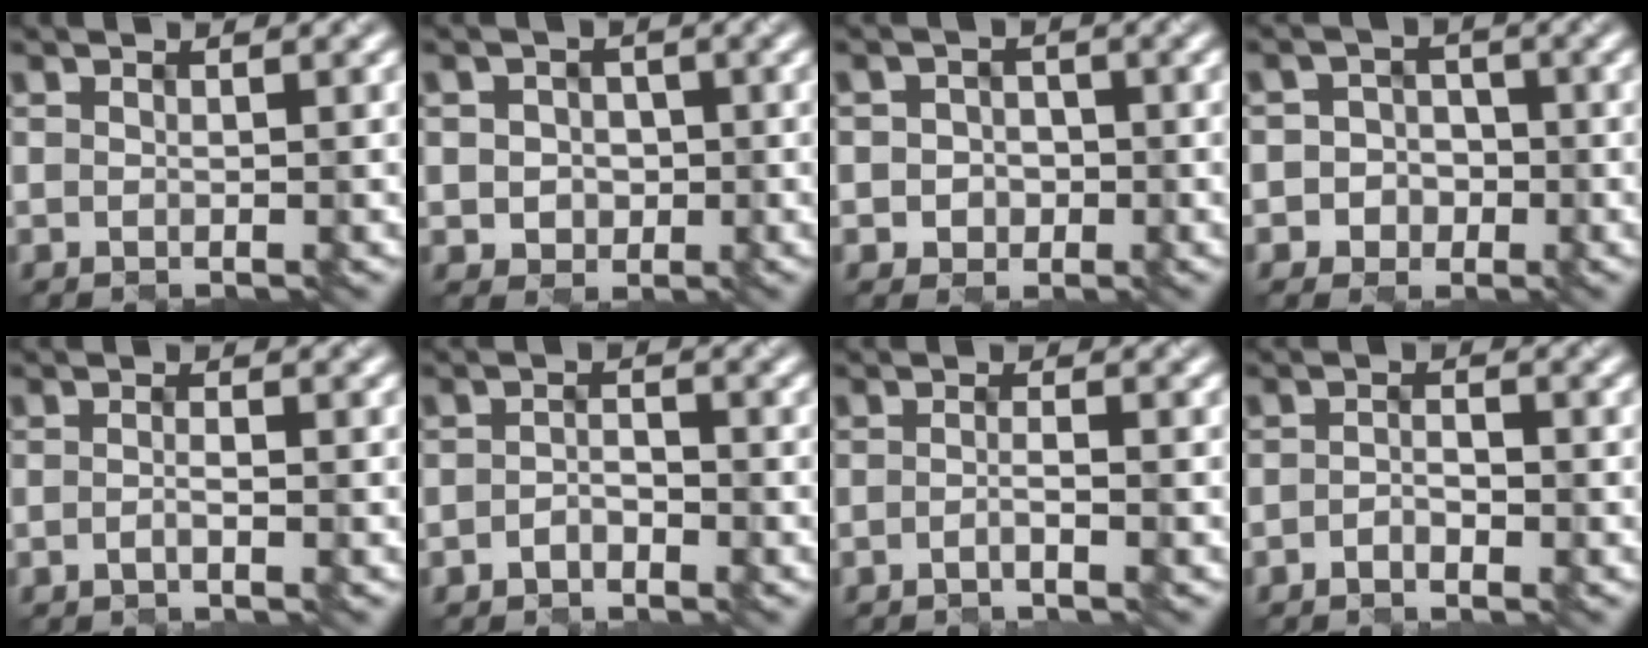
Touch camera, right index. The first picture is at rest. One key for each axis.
{"total": 2.7, "fx": -0.4, "fy": 2.4, "fz": 1.2, "tx": -0.020, "ty": -0.003, "tz": -0.009}
{"total": 2.5, "fx": -0.6, "fy": 2.2, "fz": 1.0, "tx": -0.012, "ty": -0.003, "tz": -0.015}
{"total": 2.7, "fx": -1.0, "fy": 2.4, "fz": 0.6, "tx": 0.006, "ty": -0.001, "tz": -0.024}
{"total": 1.0, "fx": -0.6, "fy": 0.2, "fz": 0.8, "tx": -0.016, "ty": 0.001, "tz": -0.016}
{"total": 1.8, "fx": -1.1, "fy": 1.0, "fz": 1.0, "tx": -0.020, "ty": 0.002, "tz": -0.023}
{"total": 1.3, "fx": -0.8, "fy": 0.2, "fz": 1.0, "tx": -0.016, "ty": 0.000, "tz": -0.021}
{"total": 1.6, "fx": -1.0, "fy": 0.7, "fz": 1.0, "tx": -0.017, "ty": 0.002, "tz": -0.023}